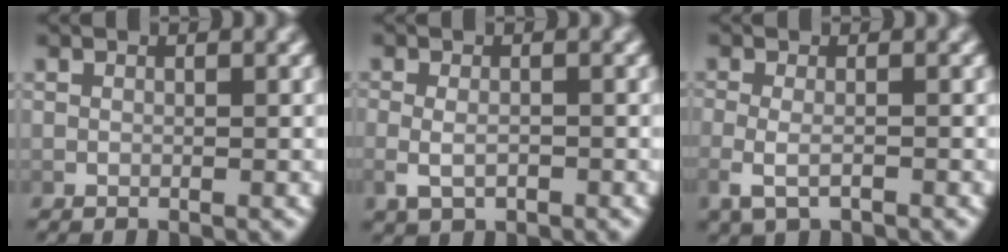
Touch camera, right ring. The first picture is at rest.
{"total": 2.2, "force": [-0.8, 1.2, 1.7], "torque": [-0.048, -0.011, -0.003]}
{"total": 2.4, "force": [-1.2, 0.9, 1.9], "torque": [-0.058, -0.013, -0.012]}